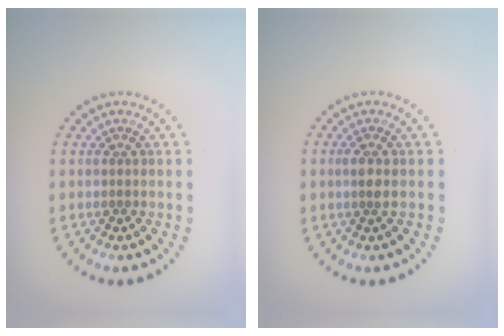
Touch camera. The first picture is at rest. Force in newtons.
{"total": 1.4, "press": 1.2, "slide": 0.7}